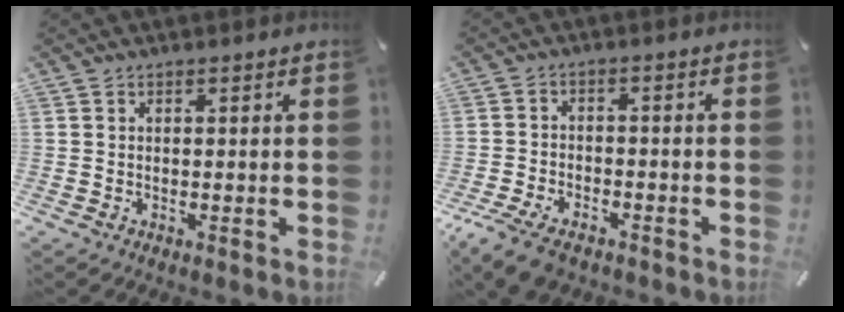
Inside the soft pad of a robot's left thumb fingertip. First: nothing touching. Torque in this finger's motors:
{"motor_torque": [0.32, 1.04, 0.19, 0.09, 0.17]}